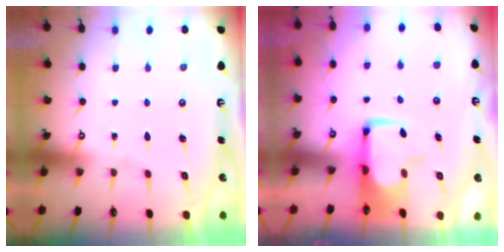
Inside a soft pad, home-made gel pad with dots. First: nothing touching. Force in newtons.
{"total": 1.0, "press": 0.2, "slide": 1.0}